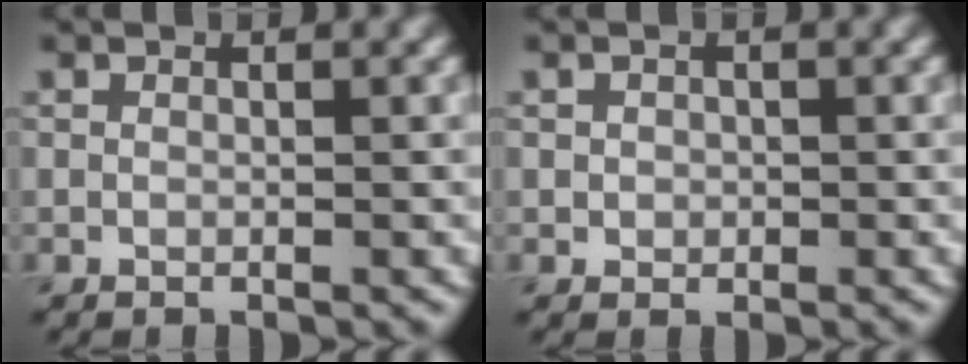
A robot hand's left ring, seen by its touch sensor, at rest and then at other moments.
{"total": 0.9, "force": [0.1, 0.8, 0.3], "torque": [0.000, -0.003, 0.002]}